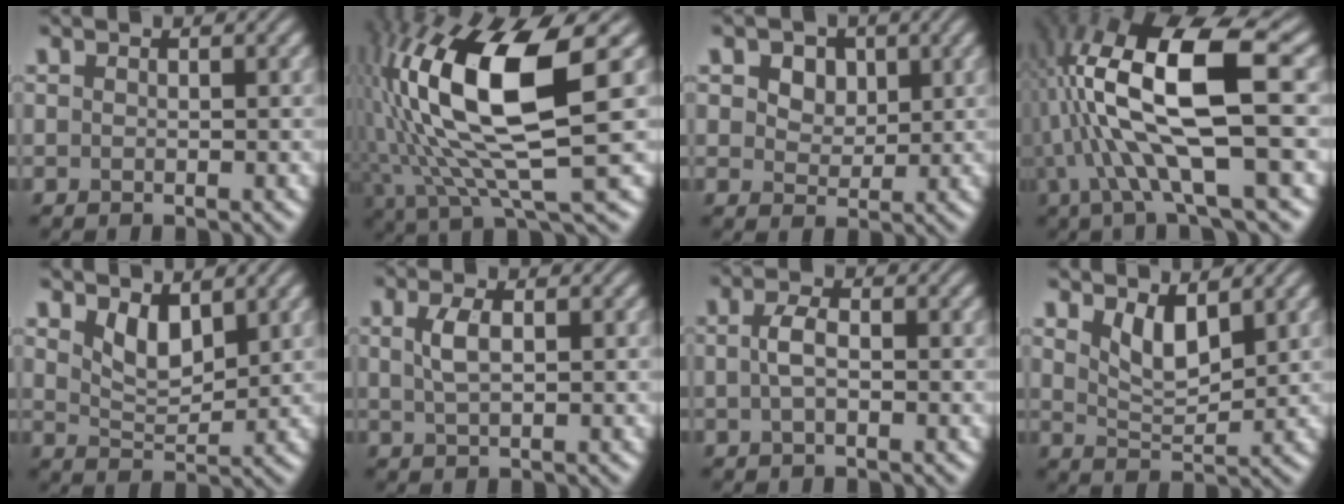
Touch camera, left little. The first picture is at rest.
{"total": 13.5, "force": [2.0, 4.2, 12.7], "torque": [-0.250, 0.002, 0.040]}
{"total": 4.1, "force": [2.0, 2.8, 2.2], "torque": [-0.048, 0.007, 0.024]}
{"total": 13.4, "force": [0.5, 3.4, 12.9], "torque": [-0.248, 0.013, 0.015]}
{"total": 3.0, "force": [1.8, 1.4, 2.0], "torque": [-0.042, -0.010, 0.036]}
{"total": 2.3, "force": [0.5, 0.9, 2.0], "torque": [-0.047, 0.003, 0.011]}
{"total": 2.0, "force": [-0.2, 0.9, 1.8], "torque": [-0.041, 0.005, -0.007]}
{"total": 3.2, "force": [1.8, 1.2, 2.4], "torque": [-0.050, -0.009, 0.038]}